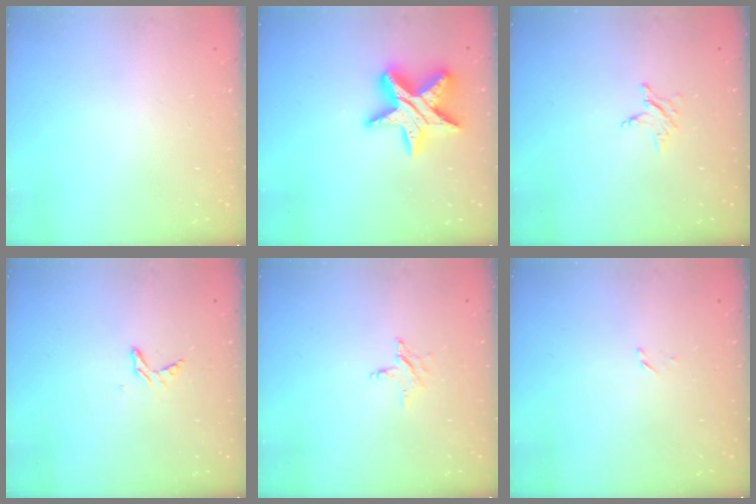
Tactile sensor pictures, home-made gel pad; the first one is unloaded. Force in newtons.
{"total": 16.4, "press": 16.4, "slide": 1.1}
{"total": 2.9, "press": 2.9, "slide": 0.3}
{"total": 5.1, "press": 5.1, "slide": 0.5}
{"total": 3.0, "press": 3.0, "slide": 0.3}
{"total": 1.4, "press": 1.4, "slide": 0.2}